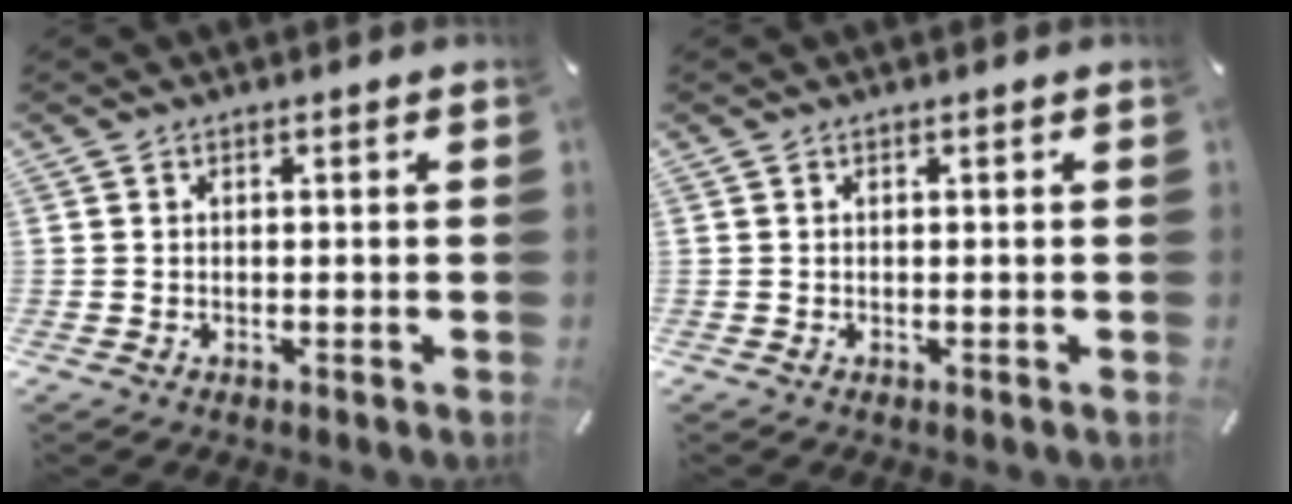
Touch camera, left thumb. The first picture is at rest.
{"total": 0.0}